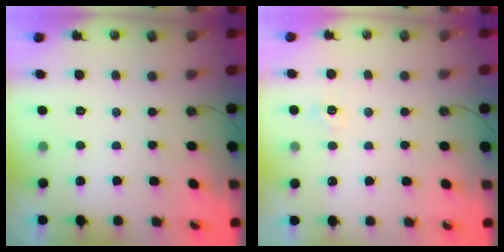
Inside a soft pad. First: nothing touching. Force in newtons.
{"total": 4.3, "press": 4.3, "slide": 0.4}